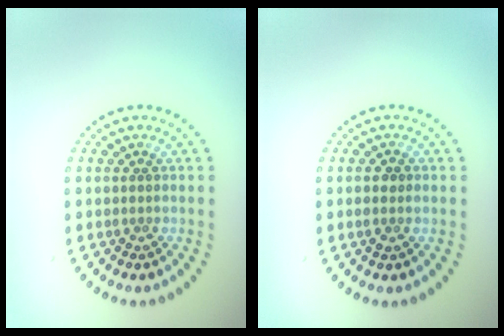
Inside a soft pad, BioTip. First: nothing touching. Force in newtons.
{"total": 1.3, "press": 1.3, "slide": 0.2}